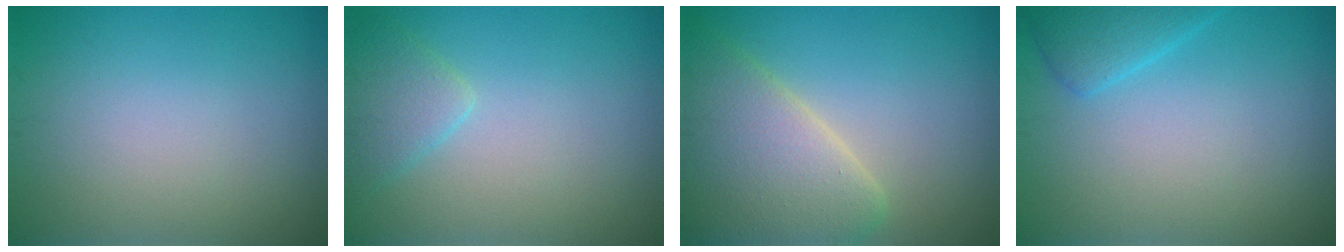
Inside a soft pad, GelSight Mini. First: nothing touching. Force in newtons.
{"total": 2.3, "press": 2.3, "slide": 0.1}
{"total": 7.3, "press": 7.3, "slide": 0.9}
{"total": 2.7, "press": 2.7, "slide": 0.2}